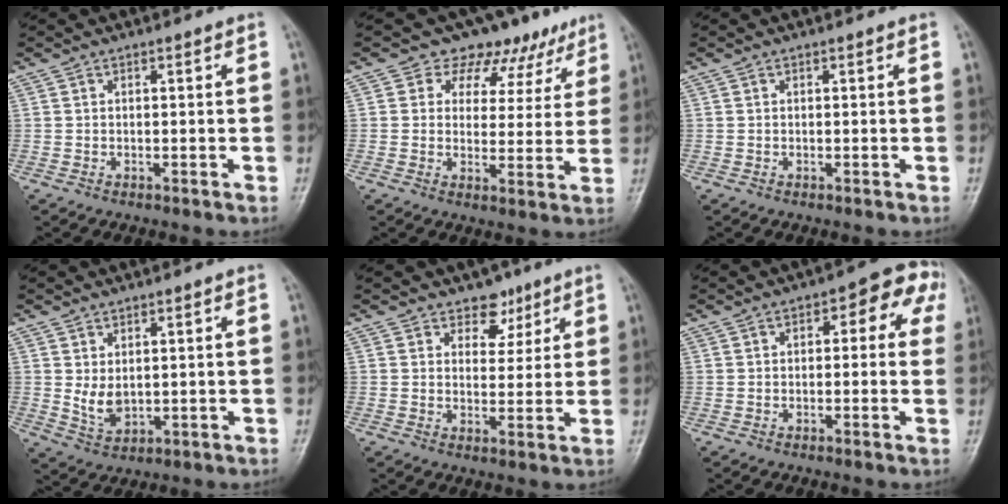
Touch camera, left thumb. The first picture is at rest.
{"total": 9.9, "force": [7.3, 6.3, 2.1], "torque": [0.018, -0.035, 0.083]}
{"total": 0.0}
{"total": 4.9, "force": [0.9, 2.9, 3.9], "torque": [-0.059, -0.012, 0.028]}
{"total": 3.8, "force": [2.6, 2.3, 1.5], "torque": [0.003, -0.017, 0.042]}
{"total": 8.5, "force": [2.5, 4.5, 6.8], "torque": [-0.042, 0.025, 0.020]}